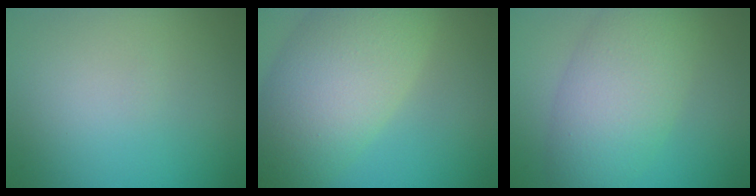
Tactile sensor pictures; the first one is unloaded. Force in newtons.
{"total": 9.5, "press": 9.4, "slide": 0.4}
{"total": 7.0, "press": 7.0, "slide": 0.1}